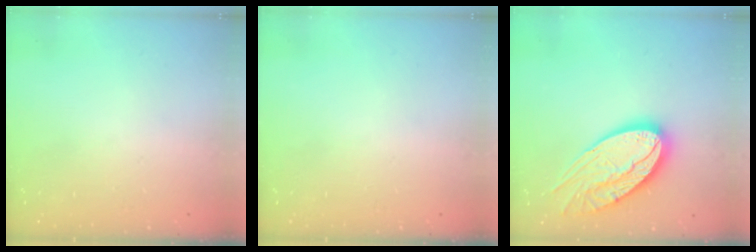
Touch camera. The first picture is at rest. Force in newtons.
{"total": 0.0}
{"total": 23.0, "press": 22.9, "slide": 2.4}